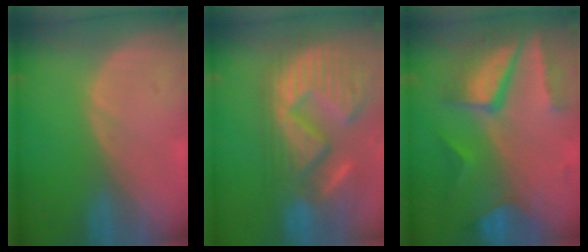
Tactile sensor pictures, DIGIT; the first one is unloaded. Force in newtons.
{"total": 15.3, "press": 12.7, "slide": 8.4}
{"total": 10.4, "press": 8.8, "slide": 5.5}